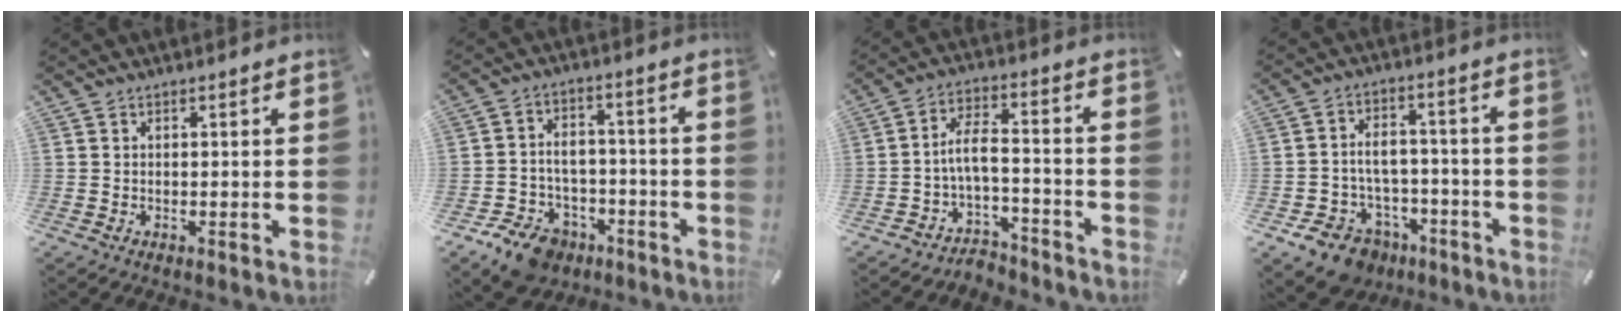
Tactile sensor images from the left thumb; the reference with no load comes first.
{"total": 9.6, "force": [-6.1, 6.7, 3.3], "torque": [-0.058, 0.049, -0.106]}
{"total": 7.3, "force": [-2.7, 3.7, 5.6], "torque": [-0.118, 0.009, -0.054]}
{"total": 10.4, "force": [-4.8, 8.2, 4.3], "torque": [-0.084, 0.040, -0.075]}